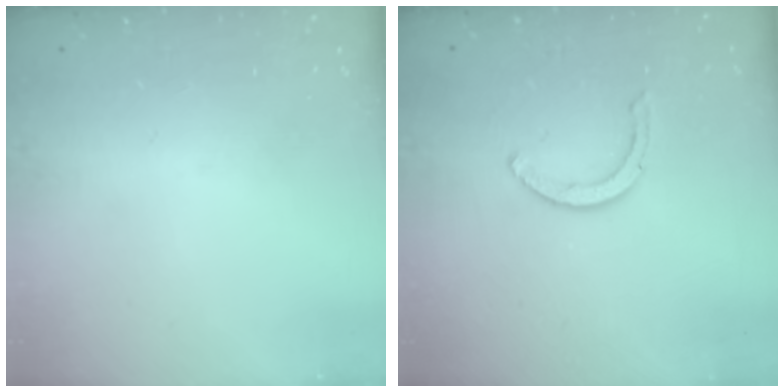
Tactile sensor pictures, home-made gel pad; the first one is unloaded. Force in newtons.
{"total": 2.9, "press": 2.9, "slide": 0.4}